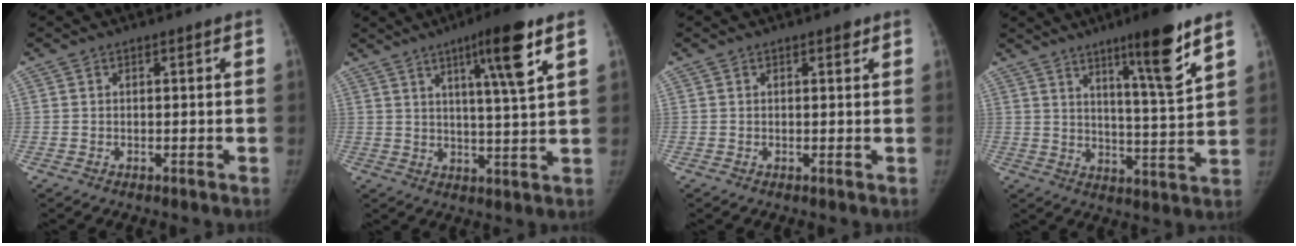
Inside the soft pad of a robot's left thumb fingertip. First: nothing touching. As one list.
[{"total": 11.3, "force": [5.6, 0.5, 9.8], "torque": [-0.151, -0.027, 0.085]}, {"total": 1.1, "force": [0.7, 0.5, 0.7], "torque": [-0.003, -0.002, 0.007]}, {"total": 13.0, "force": [7.8, 0.7, 10.3], "torque": [-0.156, -0.050, 0.123]}]